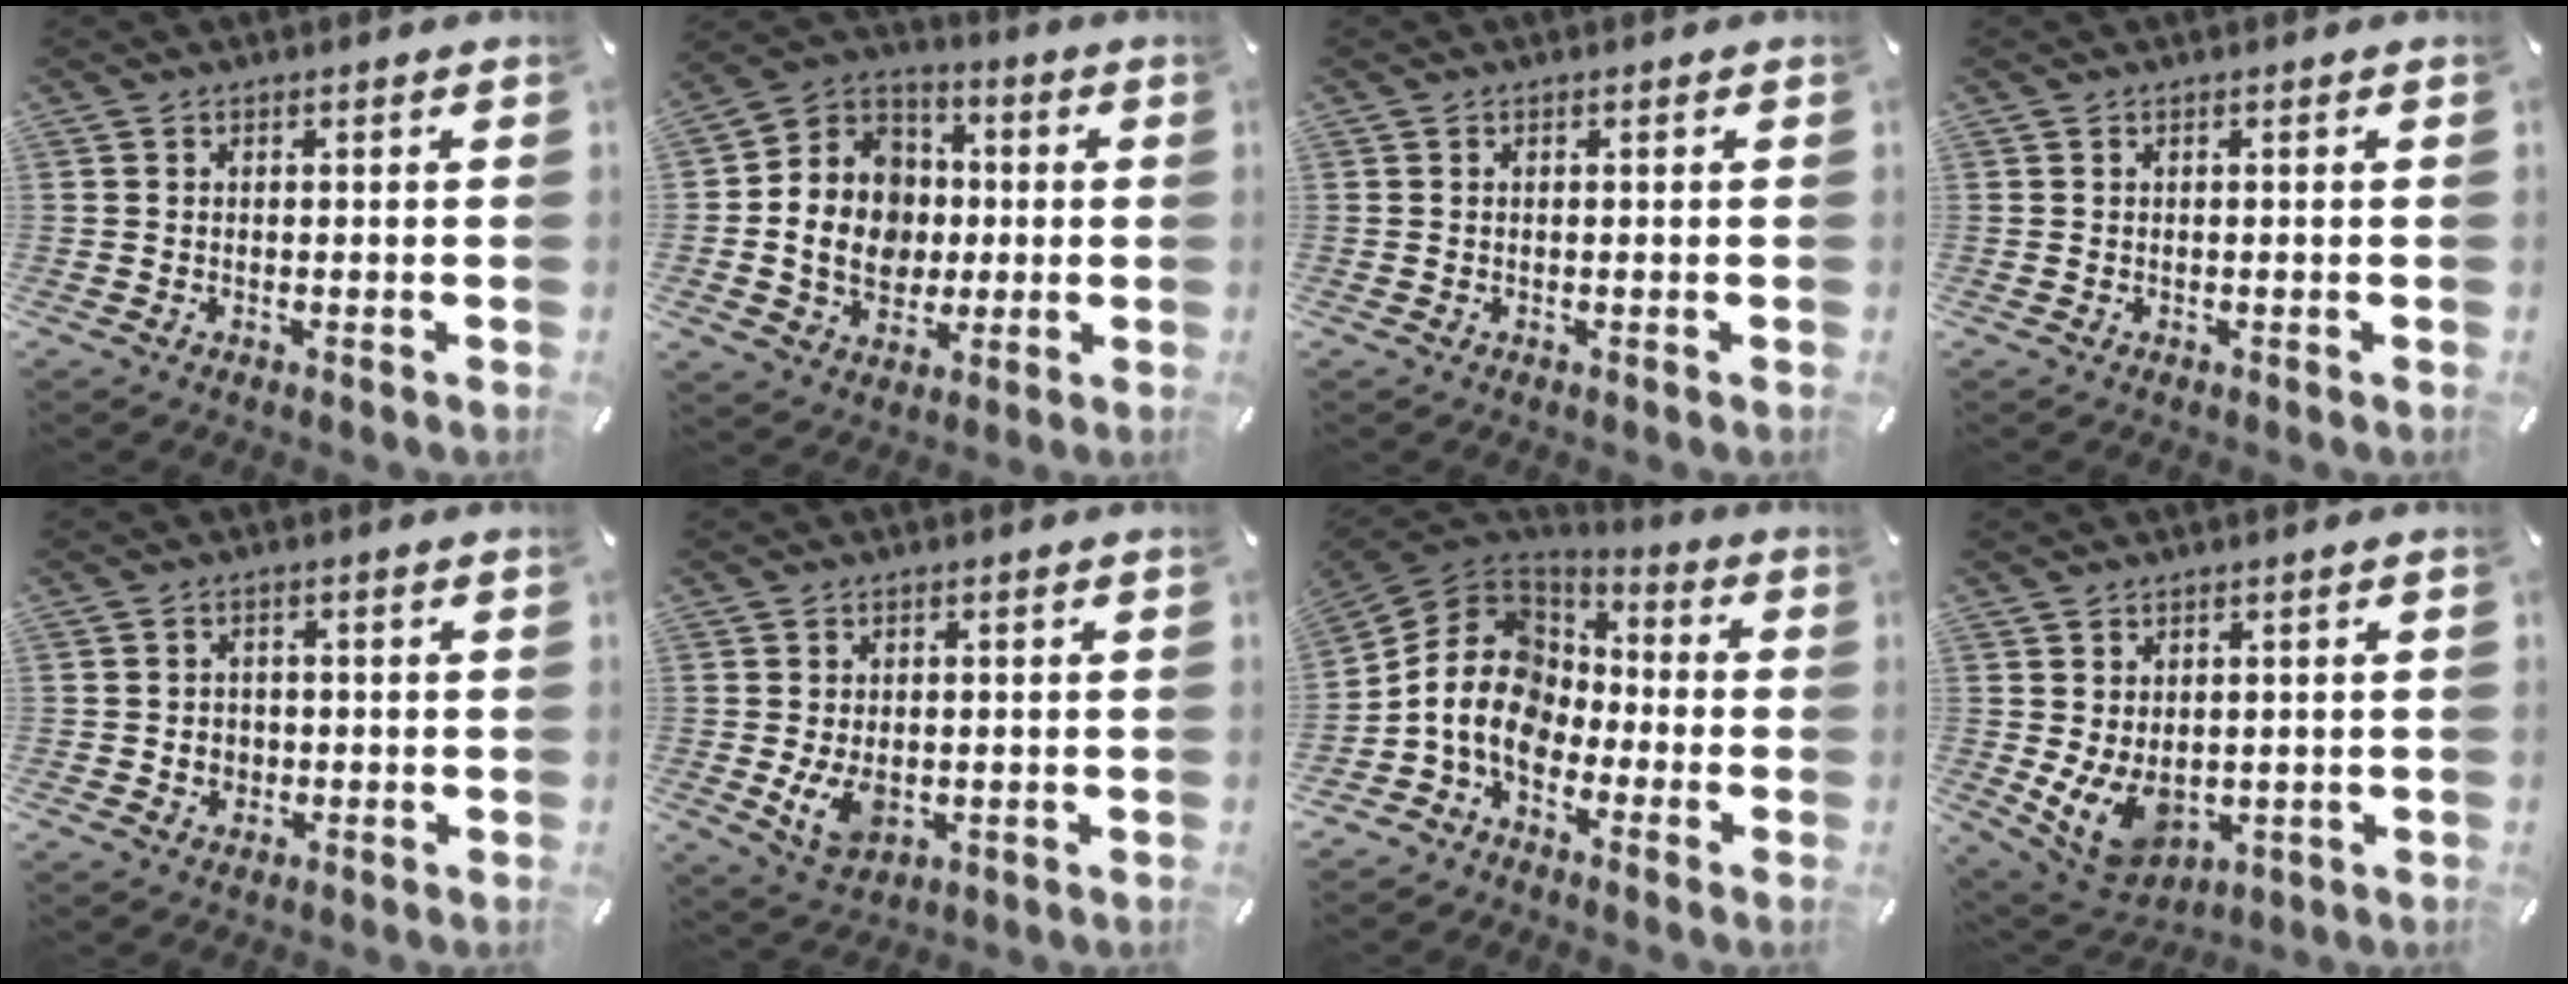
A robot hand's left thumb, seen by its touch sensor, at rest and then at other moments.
{"total": 13.8, "force": [-1.6, 12.1, 6.3], "torque": [-0.143, 0.009, -0.025]}
{"total": 0.0}
{"total": 0.0}
{"total": 3.2, "force": [-0.4, 3.1, 0.9], "torque": [-0.010, 0.001, -0.010]}
{"total": 6.8, "force": [-0.8, 5.0, 4.5], "torque": [-0.086, -0.004, -0.013]}
{"total": 13.5, "force": [-4.1, 11.0, 6.6], "torque": [-0.164, 0.026, -0.078]}
{"total": 9.3, "force": [-0.8, 7.3, 5.6], "torque": [-0.104, -0.007, -0.009]}